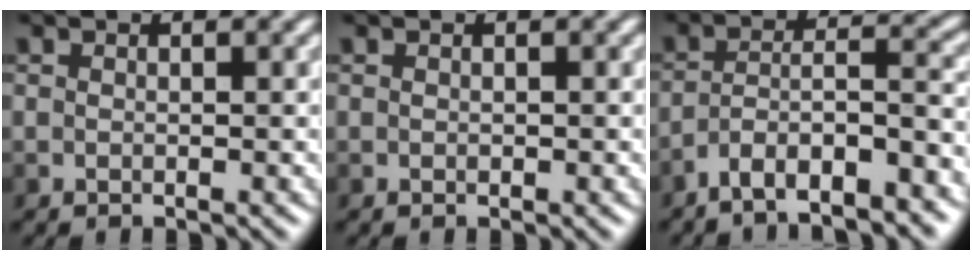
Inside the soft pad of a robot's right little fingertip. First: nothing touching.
{"total": 0.0}
{"total": 6.8, "force": [-4.7, 1.7, 4.6], "torque": [-0.074, 0.007, -0.083]}